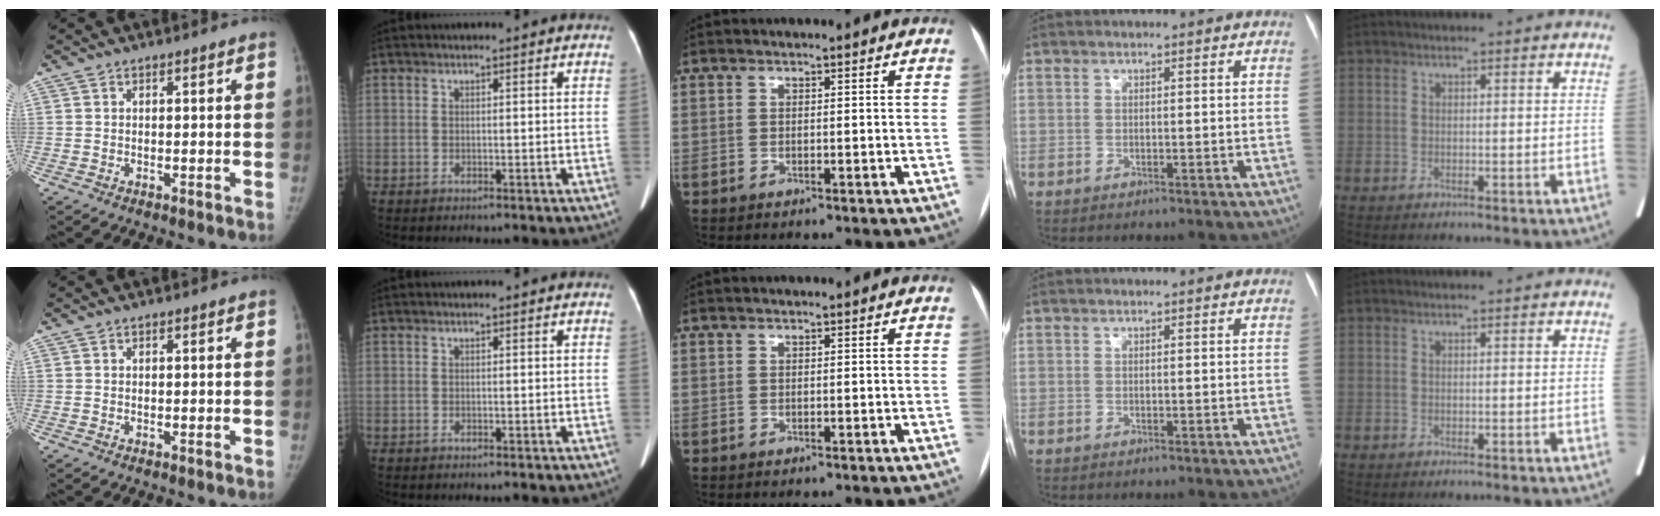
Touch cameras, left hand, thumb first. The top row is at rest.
{}